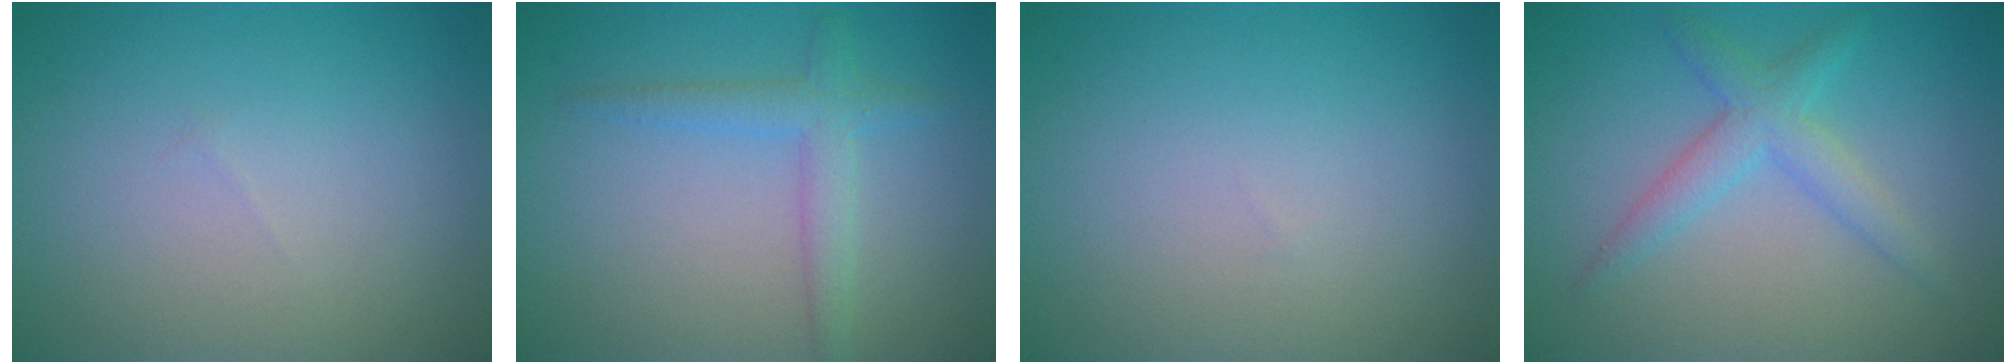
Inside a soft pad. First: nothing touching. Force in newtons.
{"total": 2.0, "press": 2.0, "slide": 0.1}
{"total": 0.0}
{"total": 3.0, "press": 3.0, "slide": 0.1}